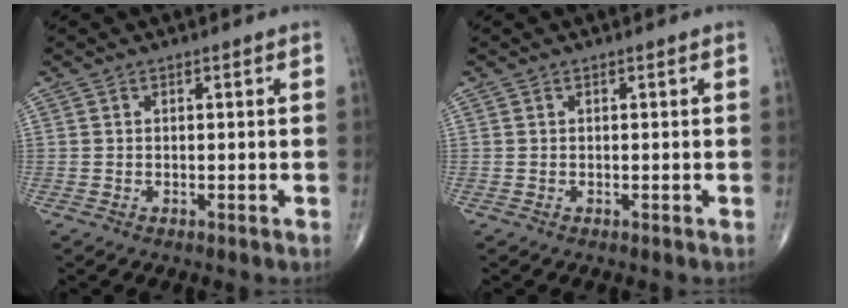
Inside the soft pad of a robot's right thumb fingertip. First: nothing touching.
{"total": 0.0}